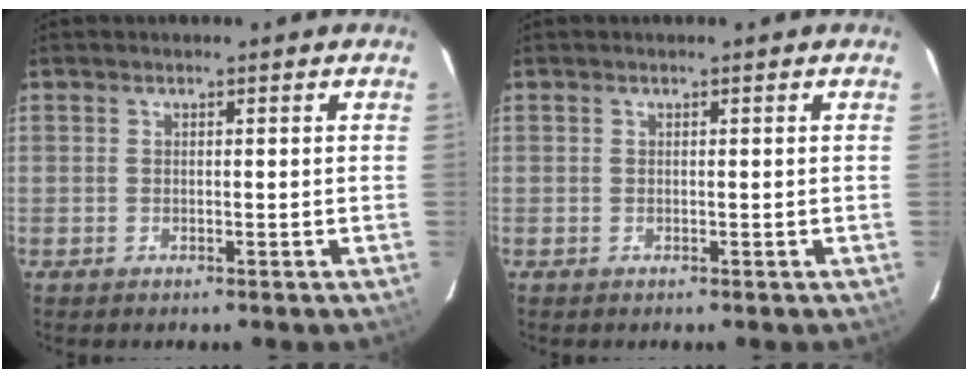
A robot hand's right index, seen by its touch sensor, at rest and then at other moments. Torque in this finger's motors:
{"motor_torque": [0.00, 0.00, 0.00, 0.00]}